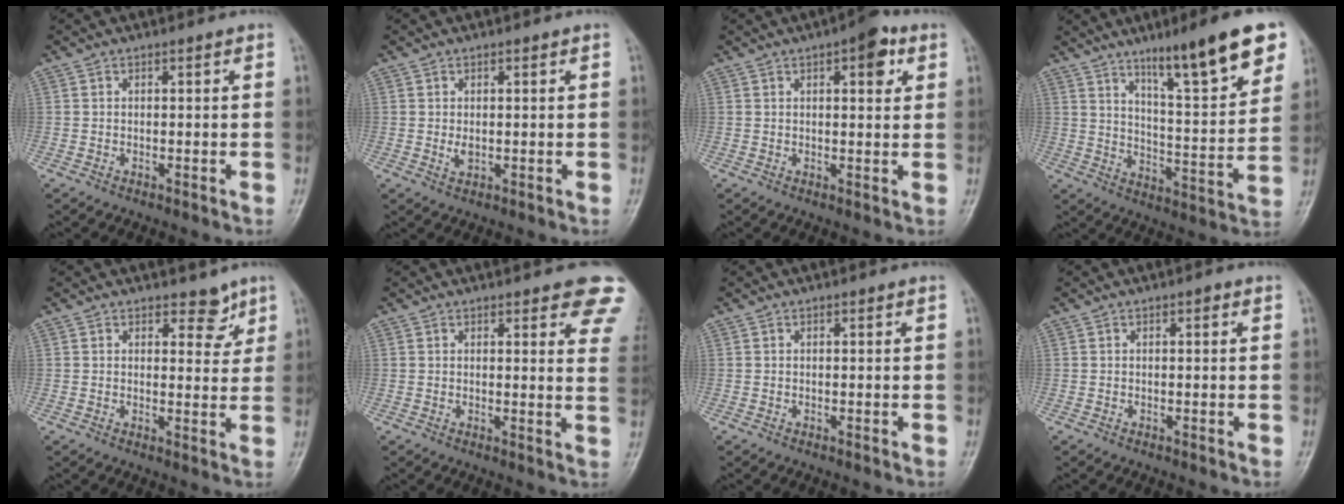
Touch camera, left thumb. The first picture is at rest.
{"total": 1.8, "force": [0.2, 1.1, 1.4], "torque": [-0.021, -0.005, 0.006]}
{"total": 6.0, "force": [2.7, 2.4, 4.8], "torque": [-0.046, -0.004, 0.028]}
{"total": 18.1, "force": [11.1, 3.0, 14.0], "torque": [-0.181, -0.052, 0.174]}
{"total": 3.9, "force": [2.8, 2.2, 1.6], "torque": [0.007, -0.017, 0.036]}
{"total": 9.9, "force": [6.8, 3.2, 6.4], "torque": [-0.036, -0.028, 0.062]}
{"total": 0.0}
{"total": 0.6, "force": [0.2, 0.3, 0.5], "torque": [-0.004, 0.002, 0.000]}